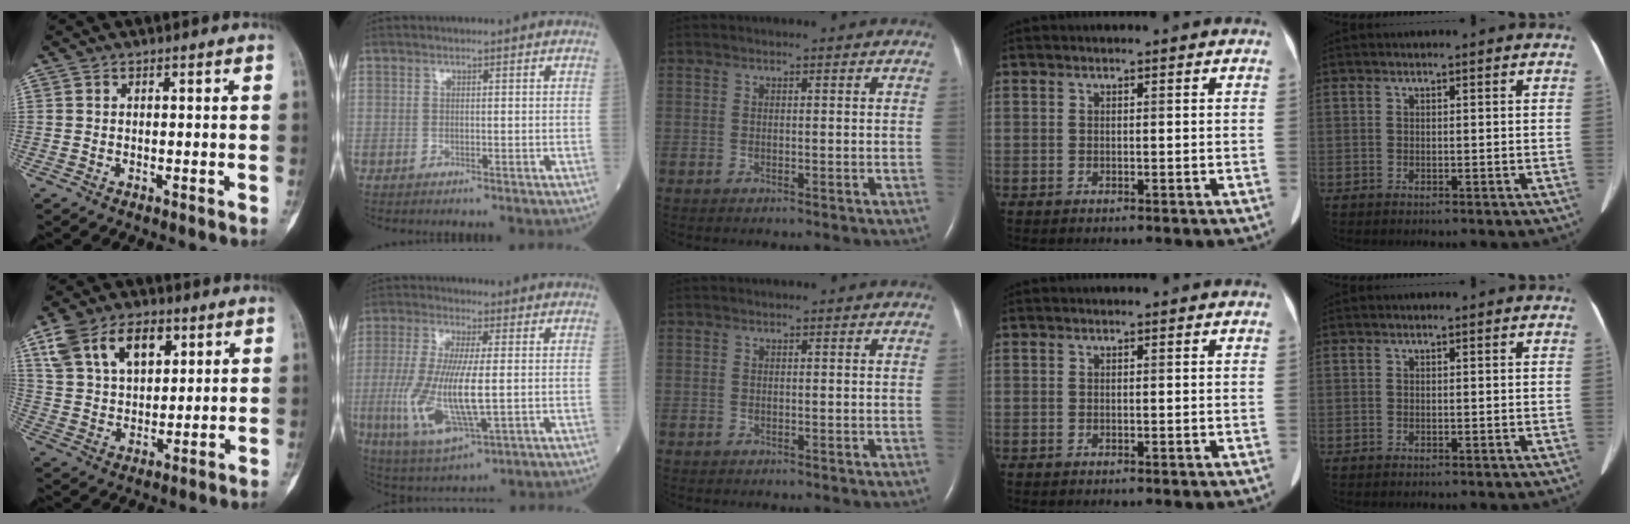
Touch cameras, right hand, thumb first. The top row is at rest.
{"thumb": {"total": 14.3, "force": [6.7, 8.8, 9.1], "torque": [-0.140, -0.009, 0.133]}, "index": {"total": 13.0, "force": [-1.5, 3.2, 12.6], "torque": [-0.271, -0.017, -0.022]}}